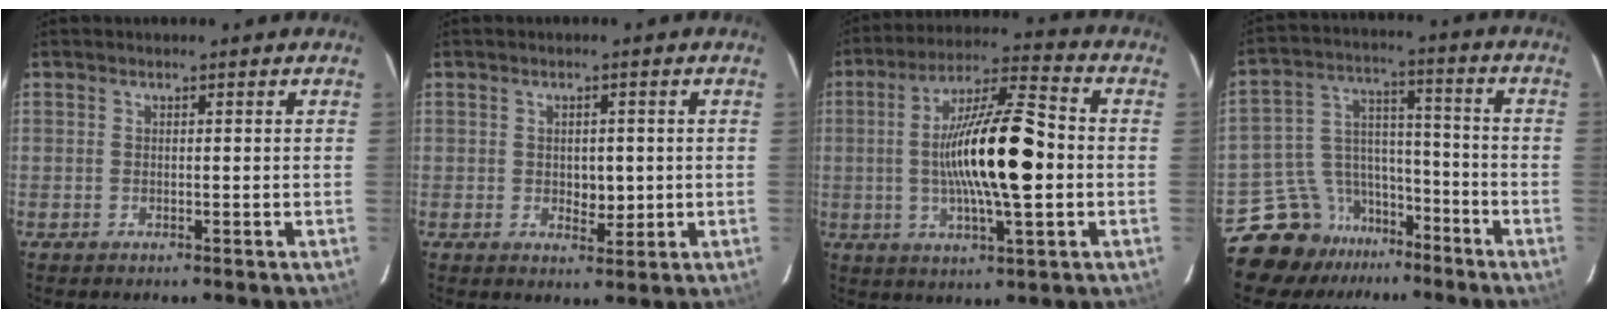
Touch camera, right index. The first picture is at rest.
{"total": 4.0, "force": [-0.2, 2.4, 3.2], "torque": [-0.050, 0.003, 0.007]}
{"total": 16.9, "force": [-1.0, 2.9, 16.7], "torque": [-0.302, 0.016, -0.016]}
{"total": 13.8, "force": [-10.2, 9.0, 2.2], "torque": [-0.044, 0.080, -0.169]}